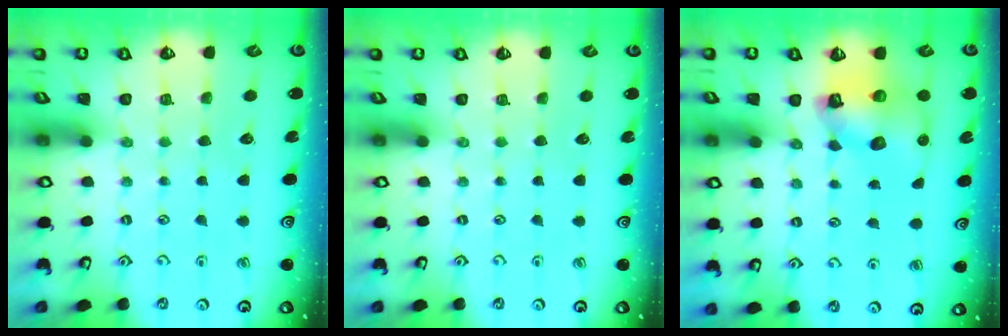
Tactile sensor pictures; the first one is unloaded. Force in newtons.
{"total": 0.0}
{"total": 10.9, "press": 10.8, "slide": 1.5}